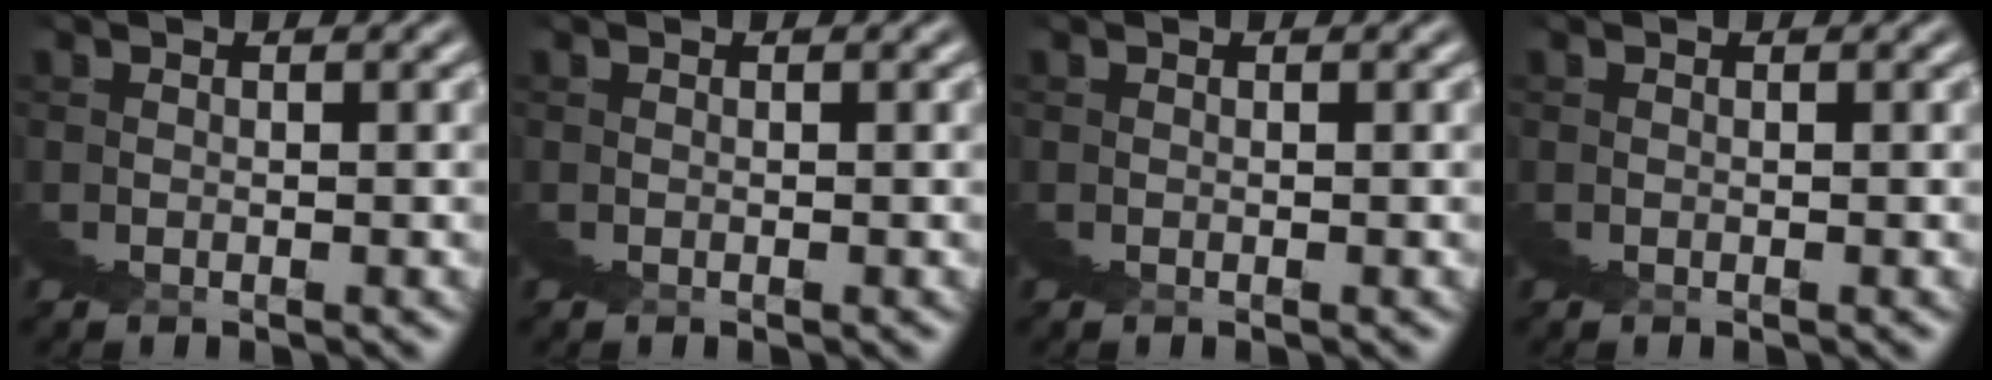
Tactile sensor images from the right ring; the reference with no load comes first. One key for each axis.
{"total": 0.0}
{"total": 0.0}
{"total": 0.0}